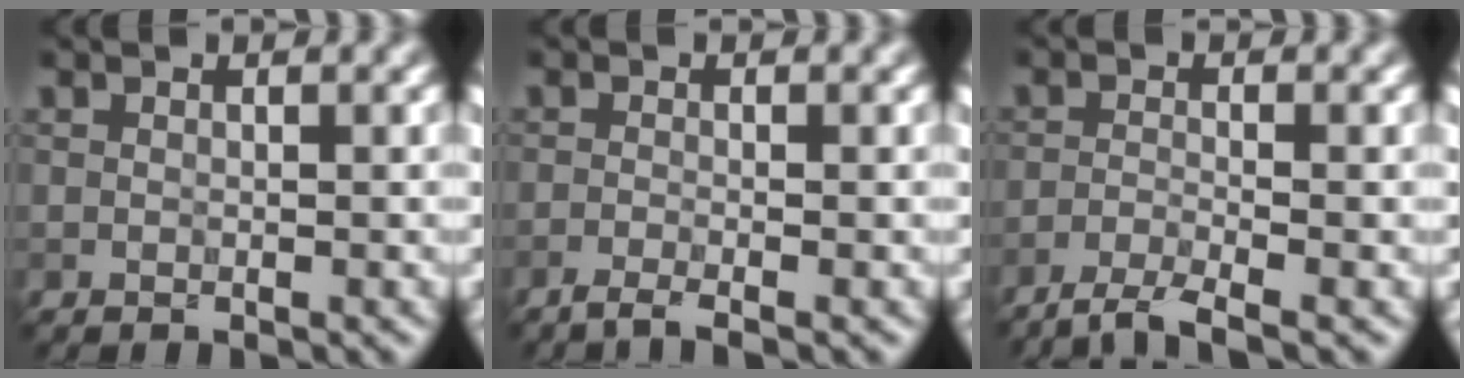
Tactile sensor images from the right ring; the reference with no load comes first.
{"total": 2.0, "force": [-1.4, 0.3, 1.4], "torque": [-0.026, -0.005, -0.036]}
{"total": 3.2, "force": [-2.4, 0.4, 2.0], "torque": [-0.038, -0.001, -0.059]}